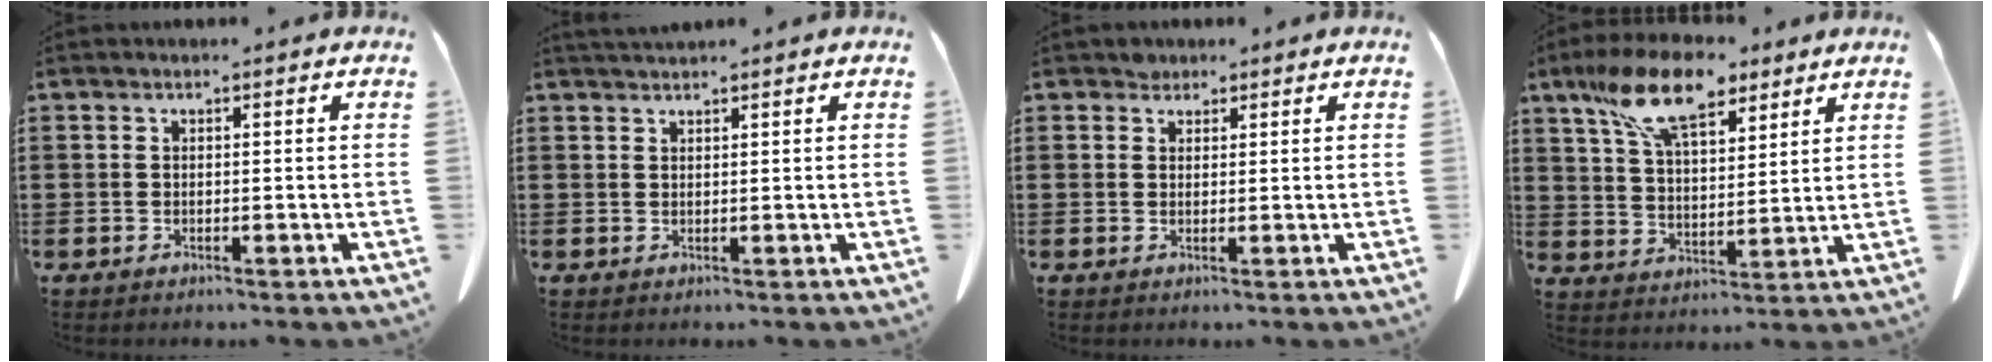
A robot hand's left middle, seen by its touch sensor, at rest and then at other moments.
{"total": 1.4, "force": [1.3, 0.1, 0.4], "torque": [-0.011, 0.000, 0.025]}
{"total": 1.5, "force": [1.3, 0.7, 0.0], "torque": [-0.003, 0.001, 0.028]}
{"total": 12.2, "force": [8.4, 4.8, 7.5], "torque": [-0.158, -0.011, 0.154]}